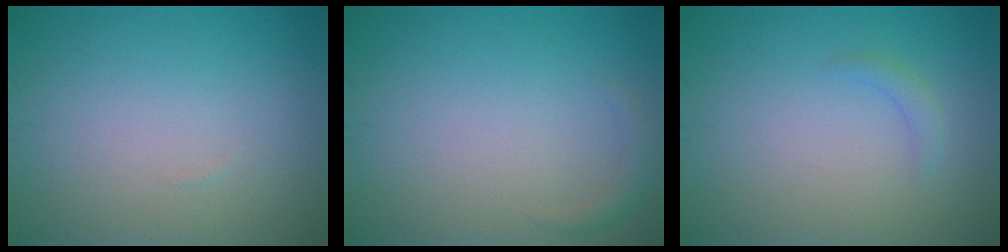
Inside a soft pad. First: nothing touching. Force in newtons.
{"total": 1.1, "press": 1.1, "slide": 0.1}
{"total": 1.0, "press": 1.0, "slide": 0.1}